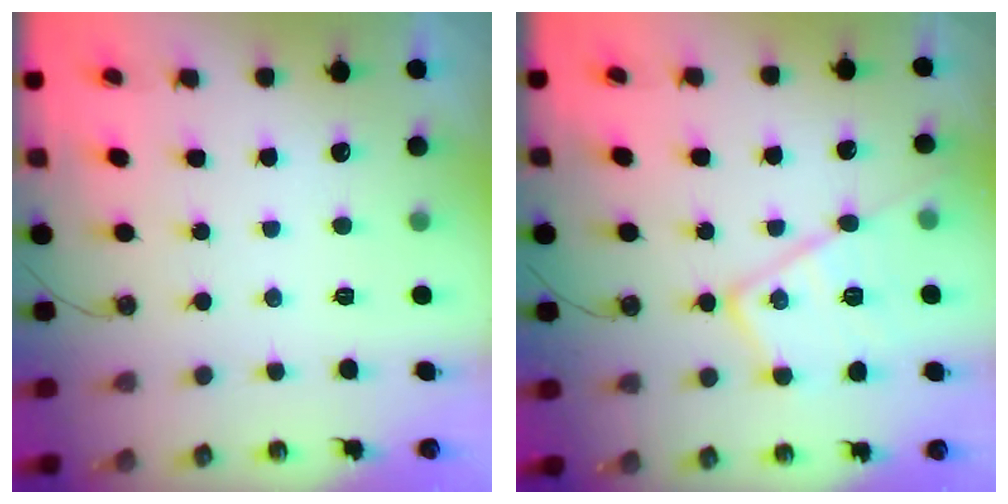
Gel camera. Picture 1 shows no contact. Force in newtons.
{"total": 16.7, "press": 16.6, "slide": 1.1}